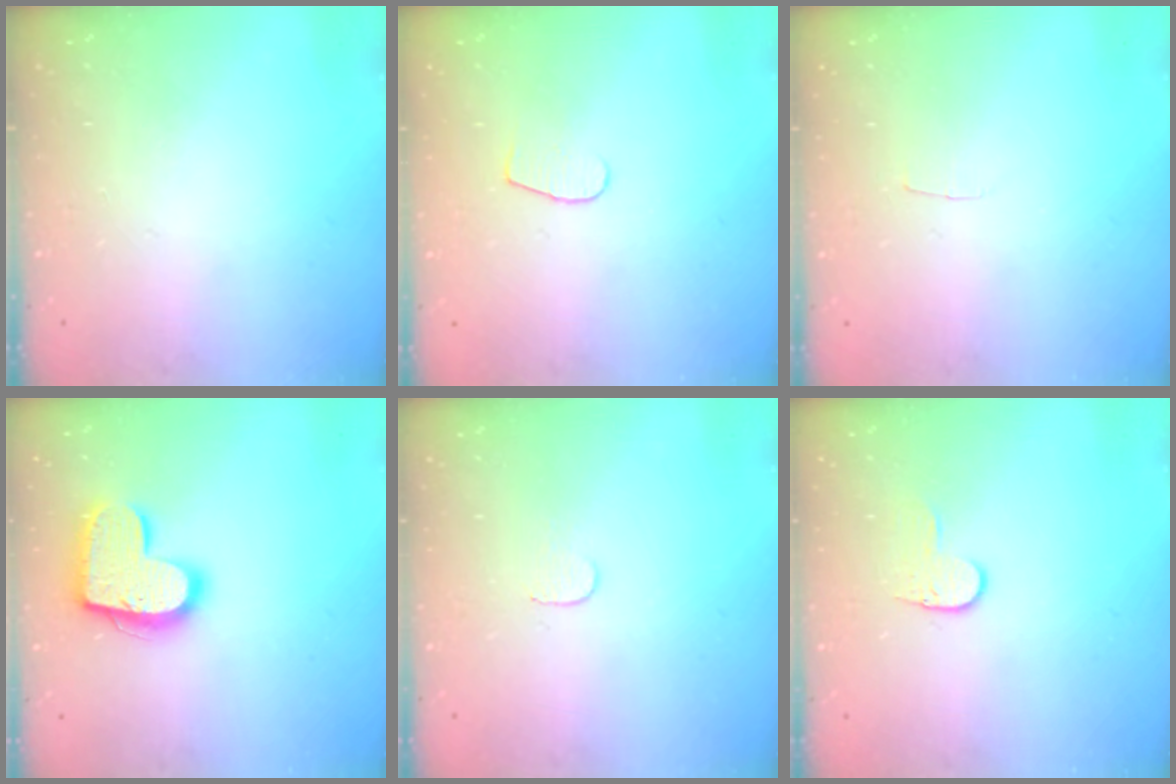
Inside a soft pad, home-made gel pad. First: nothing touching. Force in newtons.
{"total": 4.6, "press": 4.5, "slide": 0.4}
{"total": 2.0, "press": 2.0, "slide": 0.2}
{"total": 16.4, "press": 16.4, "slide": 1.0}
{"total": 3.4, "press": 3.4, "slide": 0.2}
{"total": 5.3, "press": 5.2, "slide": 0.5}